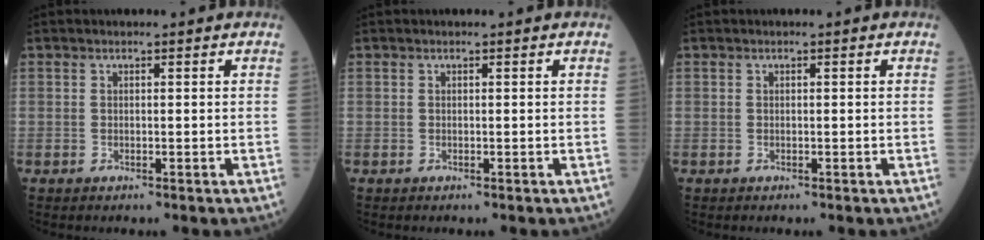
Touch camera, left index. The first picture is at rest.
{"total": 0.0}
{"total": 0.0}